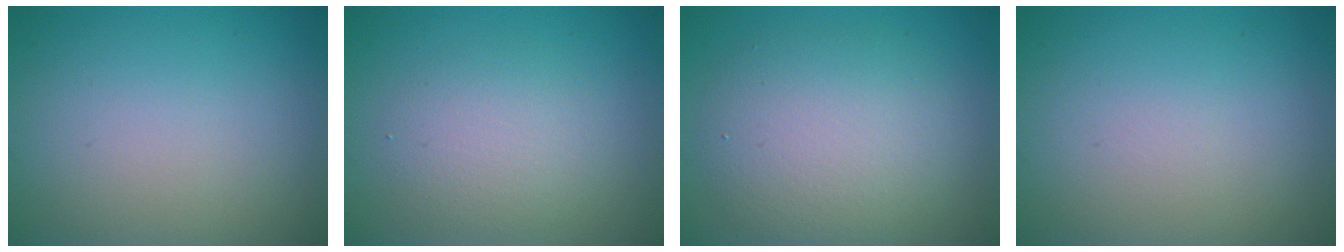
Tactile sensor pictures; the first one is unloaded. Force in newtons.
{"total": 2.9, "press": 2.9, "slide": 0.2}
{"total": 5.7, "press": 5.7, "slide": 0.3}
{"total": 0.0}